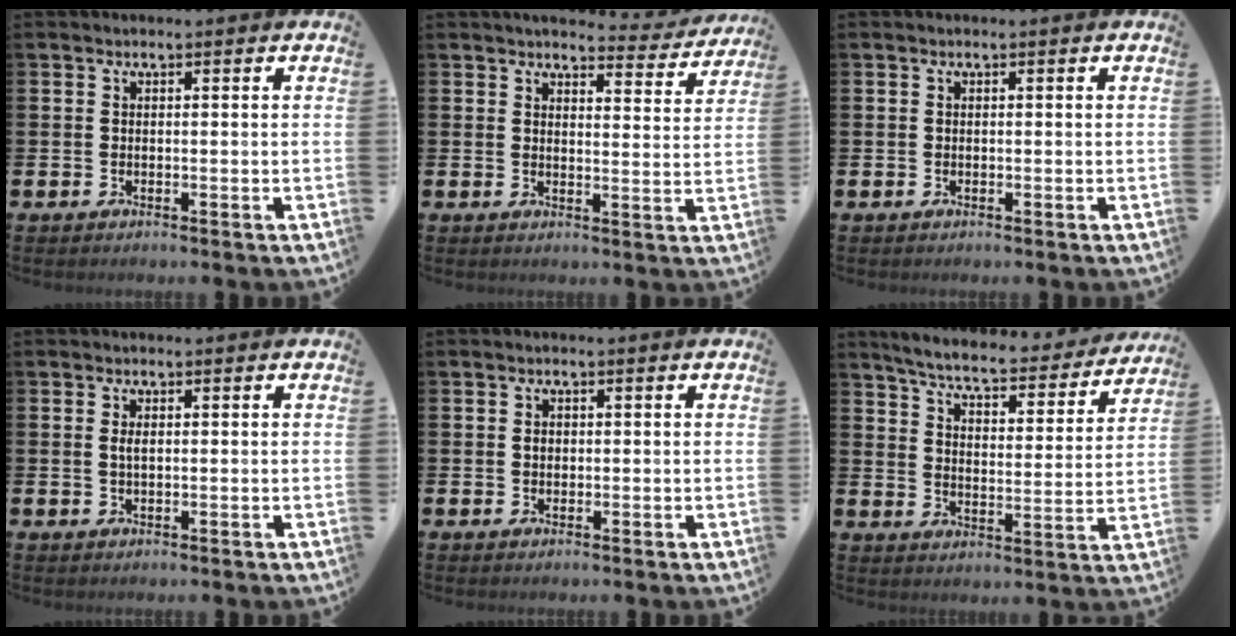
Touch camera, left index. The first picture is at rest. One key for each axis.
{"total": 4.0, "fx": 3.8, "fy": 0.9, "fz": 0.4, "tx": -0.011, "ty": -0.031, "tz": 0.065}
{"total": 0.0}
{"total": 1.4, "fx": 0.3, "fy": 0.6, "fz": 1.2, "tx": -0.022, "ty": 0.003, "tz": 0.004}
{"total": 1.1, "fx": 0.2, "fy": 0.9, "fz": 0.6, "tx": -0.002, "ty": 0.004, "tz": 0.000}
{"total": 6.2, "fx": 5.8, "fy": 0.7, "fz": 2.1, "tx": -0.061, "ty": -0.046, "tz": 0.093}